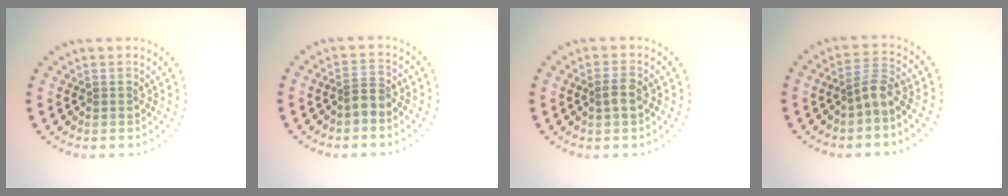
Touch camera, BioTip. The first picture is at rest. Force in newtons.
{"total": 1.5, "press": 1.0, "slide": 1.1}
{"total": 1.7, "press": 1.7, "slide": 0.4}
{"total": 2.2, "press": 1.7, "slide": 1.4}